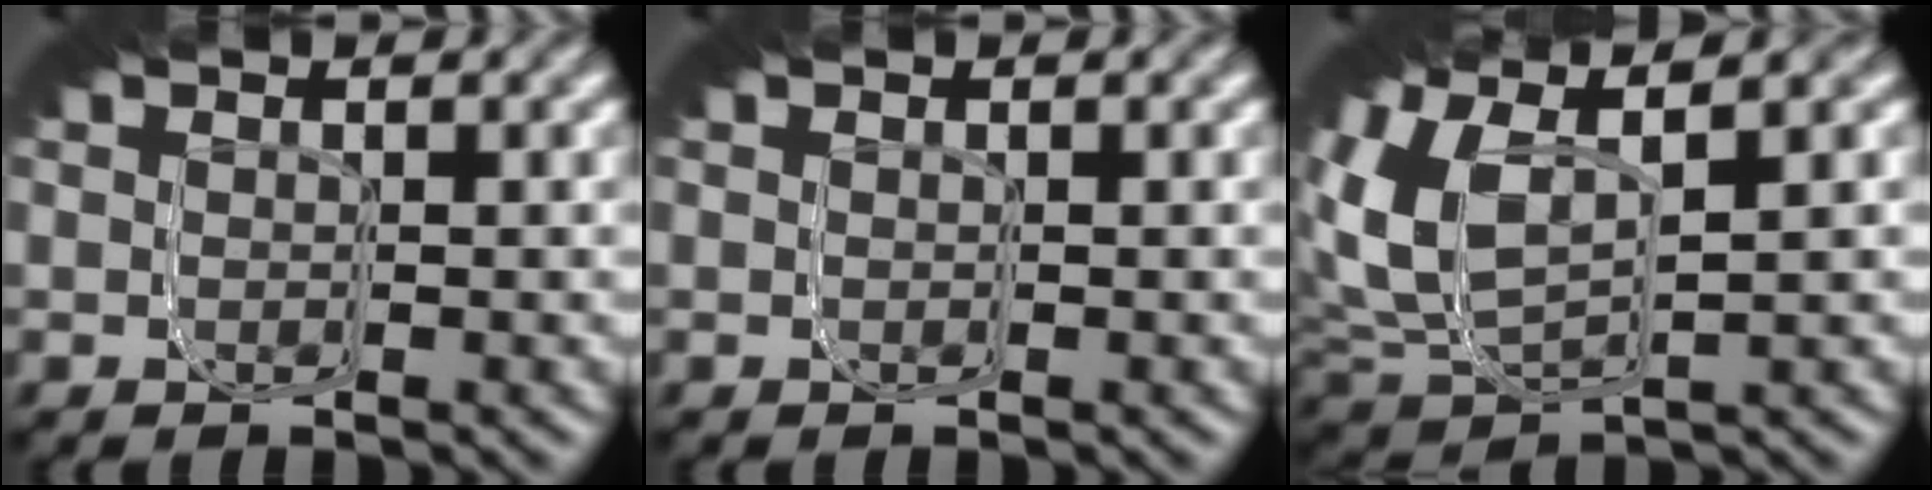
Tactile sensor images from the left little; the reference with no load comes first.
{"total": 0.0}
{"total": 7.7, "force": [2.4, 4.8, 5.5], "torque": [-0.110, 0.018, 0.021]}